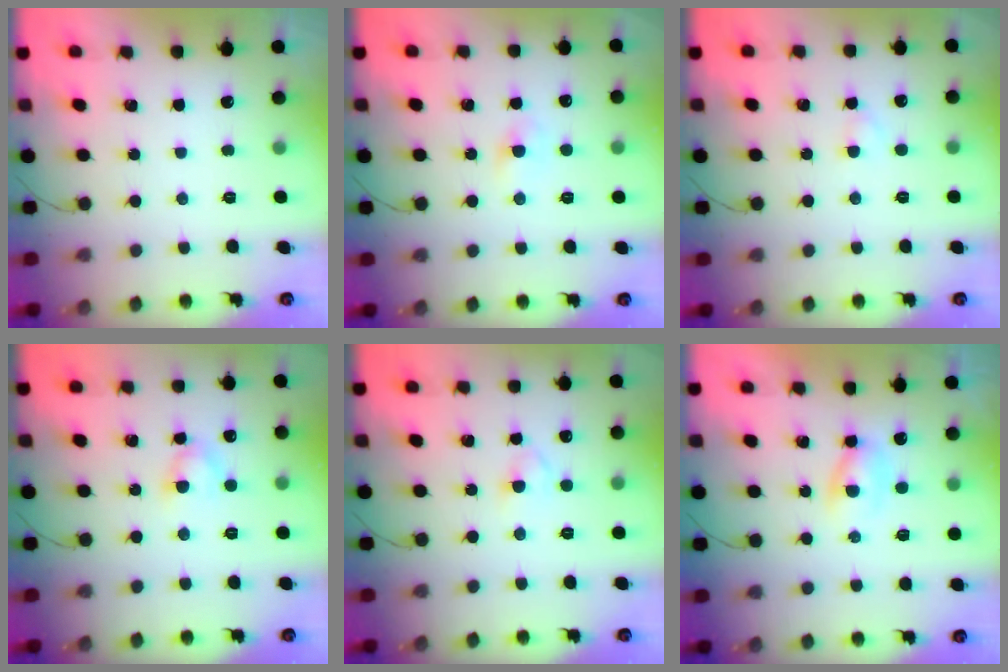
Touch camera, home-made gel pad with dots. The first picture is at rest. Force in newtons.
{"total": 2.2, "press": 1.9, "slide": 1.1}
{"total": 1.8, "press": 1.6, "slide": 0.8}
{"total": 3.7, "press": 3.5, "slide": 1.1}
{"total": 2.9, "press": 2.7, "slide": 1.1}
{"total": 2.3, "press": 2.2, "slide": 0.8}